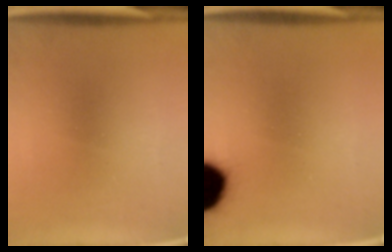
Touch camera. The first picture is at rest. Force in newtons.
{"total": 20.1}